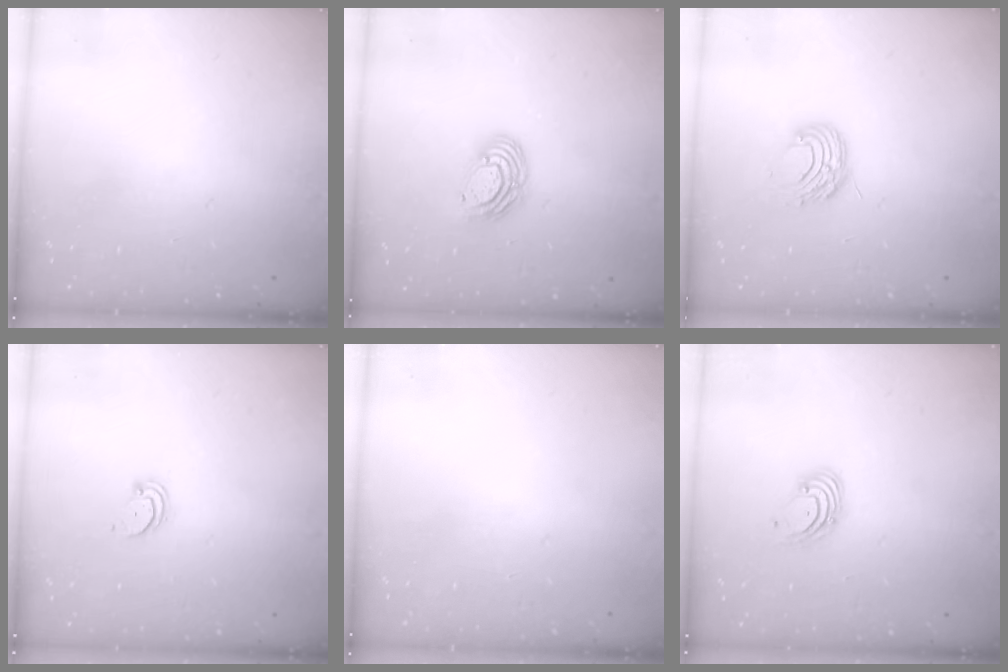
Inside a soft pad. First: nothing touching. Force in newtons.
{"total": 8.5, "press": 8.4, "slide": 1.3}
{"total": 7.4, "press": 7.4, "slide": 0.7}
{"total": 1.4, "press": 1.3, "slide": 0.1}
{"total": 0.0}
{"total": 2.6, "press": 2.6, "slide": 0.1}